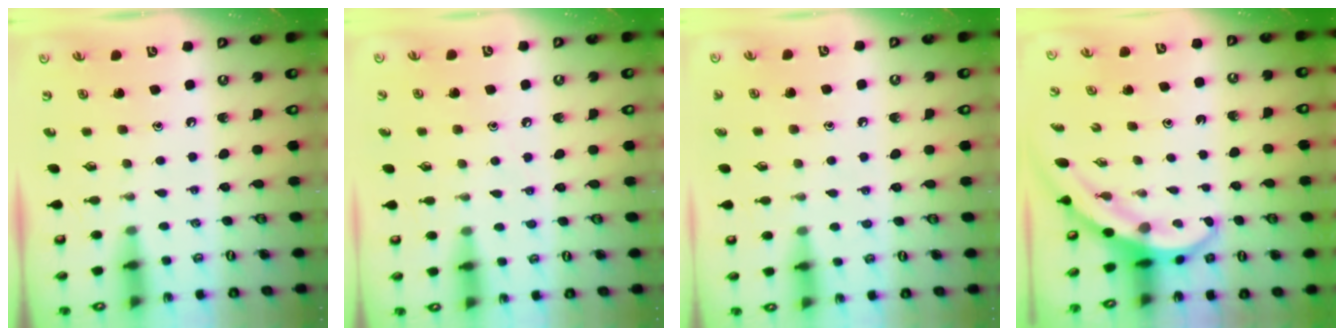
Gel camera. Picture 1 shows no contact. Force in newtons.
{"total": 4.0, "press": 4.0, "slide": 0.5}
{"total": 3.5, "press": 3.5, "slide": 0.4}
{"total": 3.6, "press": 3.6, "slide": 0.2}